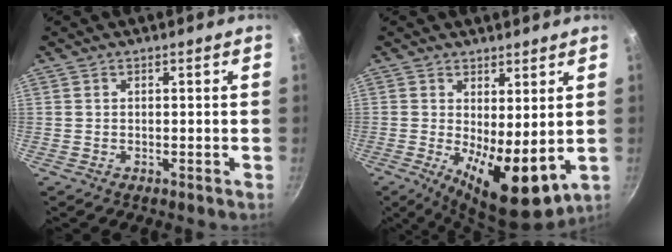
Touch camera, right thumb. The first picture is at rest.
{"total": 11.7, "force": [-0.2, 4.7, 10.7], "torque": [-0.144, -0.022, 0.008]}